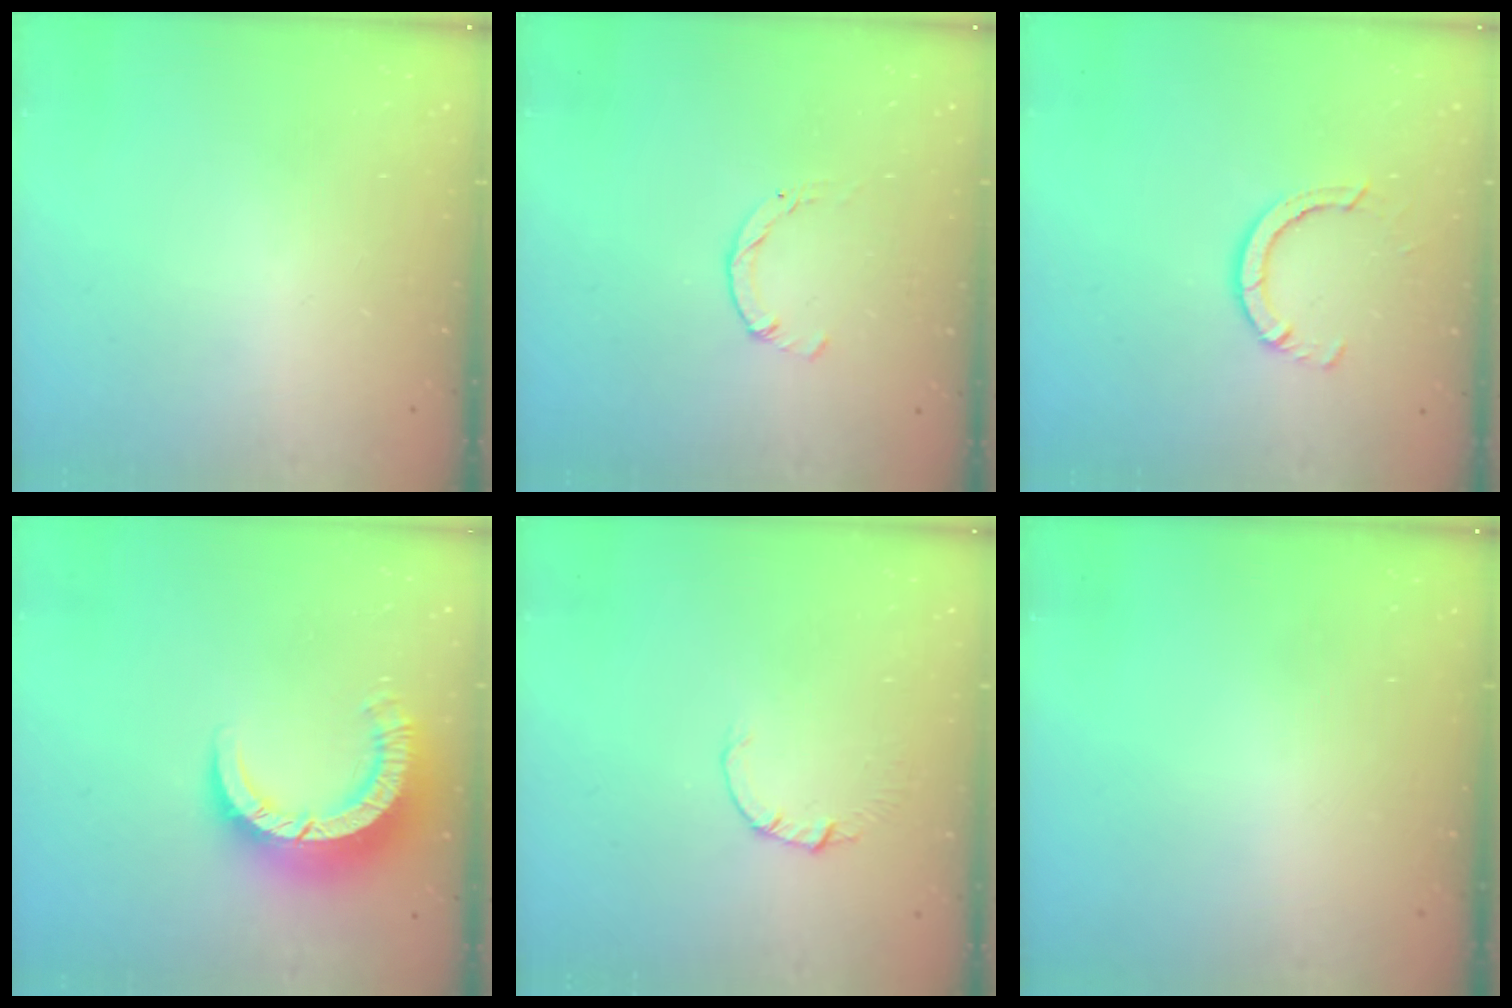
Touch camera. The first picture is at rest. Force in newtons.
{"total": 0.0}
{"total": 5.8, "press": 5.8, "slide": 0.6}
{"total": 9.3, "press": 9.2, "slide": 1.1}
{"total": 0.5, "press": 0.5, "slide": 0.1}
{"total": 0.0}